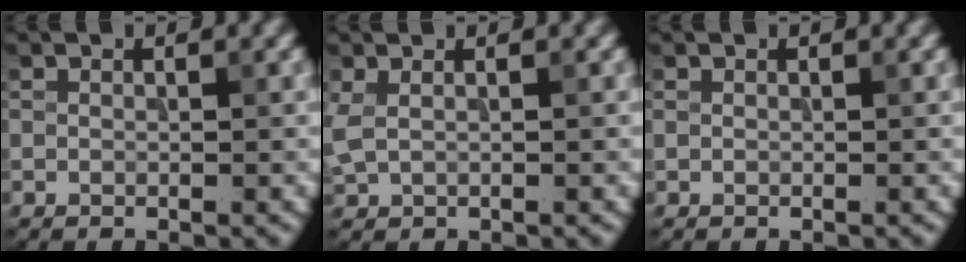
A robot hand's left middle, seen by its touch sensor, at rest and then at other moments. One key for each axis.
{"total": 1.2, "fx": 0.5, "fy": 0.5, "fz": 1.0, "tx": -0.023, "ty": 0.003, "tz": 0.013}
{"total": 0.0}